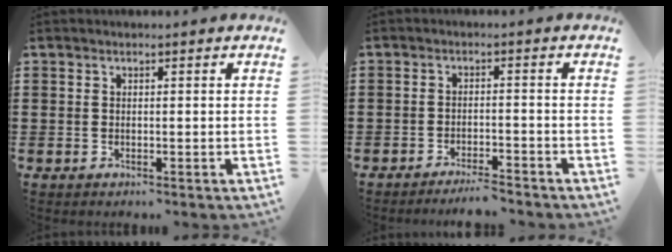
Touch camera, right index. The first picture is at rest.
{"total": 2.9, "force": [-2.9, -0.2, 0.6], "torque": [-0.014, -0.003, -0.058]}